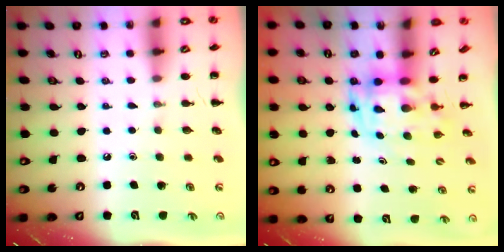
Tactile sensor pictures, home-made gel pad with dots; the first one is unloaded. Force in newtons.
{"total": 3.7, "press": 3.6, "slide": 0.8}